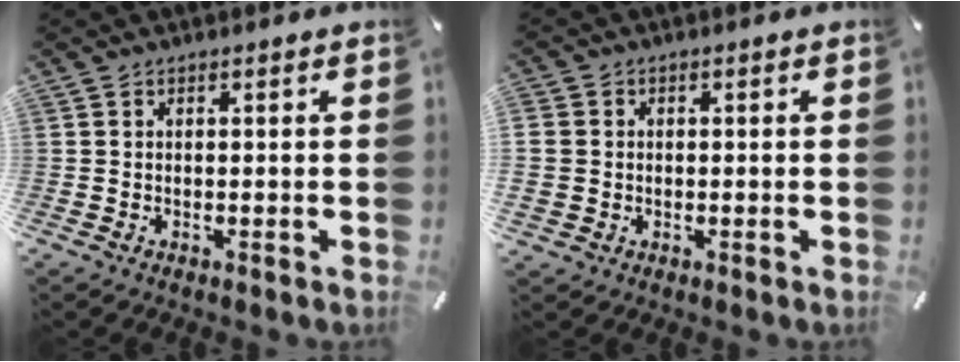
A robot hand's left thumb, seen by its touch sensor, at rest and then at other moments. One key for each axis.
{"total": 4.2, "fx": 0.1, "fy": 4.1, "fz": 1.1, "tx": -0.022, "ty": 0.004, "tz": 0.002}